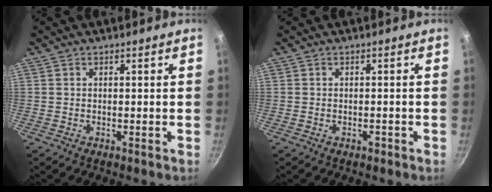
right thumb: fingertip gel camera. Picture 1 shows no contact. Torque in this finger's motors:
{"motor_torque": [0.42, 0.34, -0.14, -0.05, -0.02]}